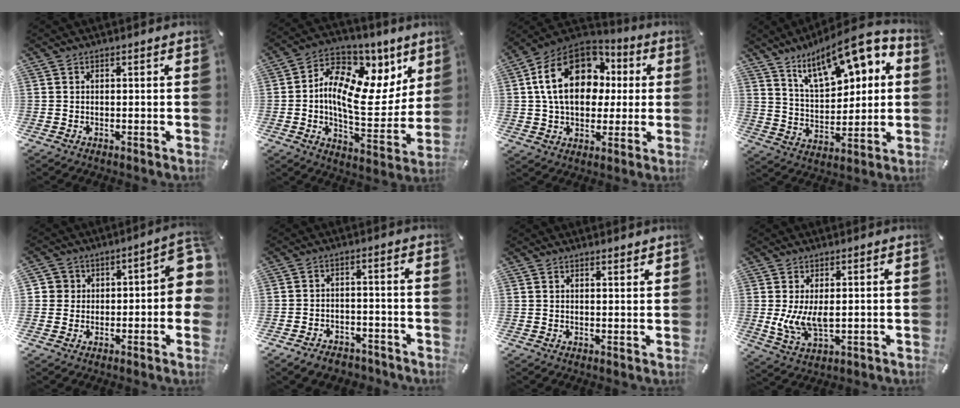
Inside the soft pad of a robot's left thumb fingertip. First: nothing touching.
{"total": 15.6, "force": [4.2, 8.9, 12.0], "torque": [-0.207, -0.036, 0.070]}
{"total": 20.1, "force": [4.7, 14.5, 13.1], "torque": [-0.245, -0.005, 0.081]}
{"total": 15.7, "force": [10.2, 7.4, 9.4], "torque": [-0.159, -0.053, 0.177]}
{"total": 9.3, "force": [-0.3, 6.1, 7.0], "torque": [-0.081, 0.008, -0.004]}
{"total": 5.2, "force": [-4.1, 2.8, 1.4], "torque": [-0.022, 0.025, -0.079]}
{"total": 1.3, "force": [1.2, 0.2, 0.3], "torque": [0.001, -0.008, 0.022]}
{"total": 7.6, "force": [0.4, 4.2, 6.3], "torque": [-0.141, -0.009, 0.003]}